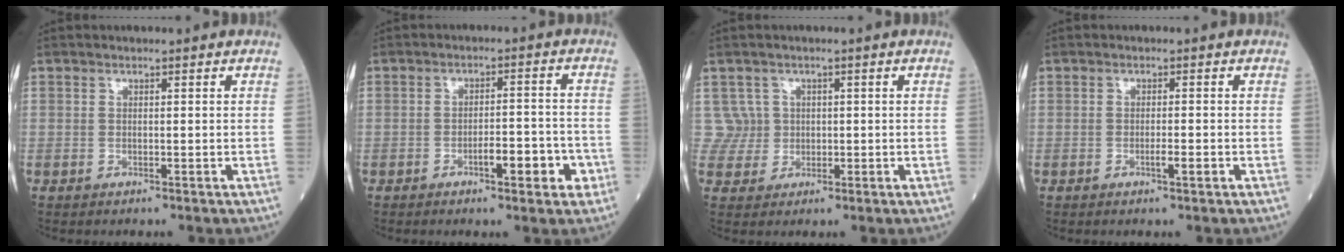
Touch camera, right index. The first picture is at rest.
{"total": 6.0, "force": [-2.6, 1.6, 5.1], "torque": [-0.068, 0.009, -0.035]}
{"total": 3.6, "force": [1.0, 3.5, -0.5], "torque": [0.026, 0.011, 0.018]}
{"total": 1.7, "force": [-0.7, 0.1, 1.5], "torque": [-0.024, -0.001, -0.011]}